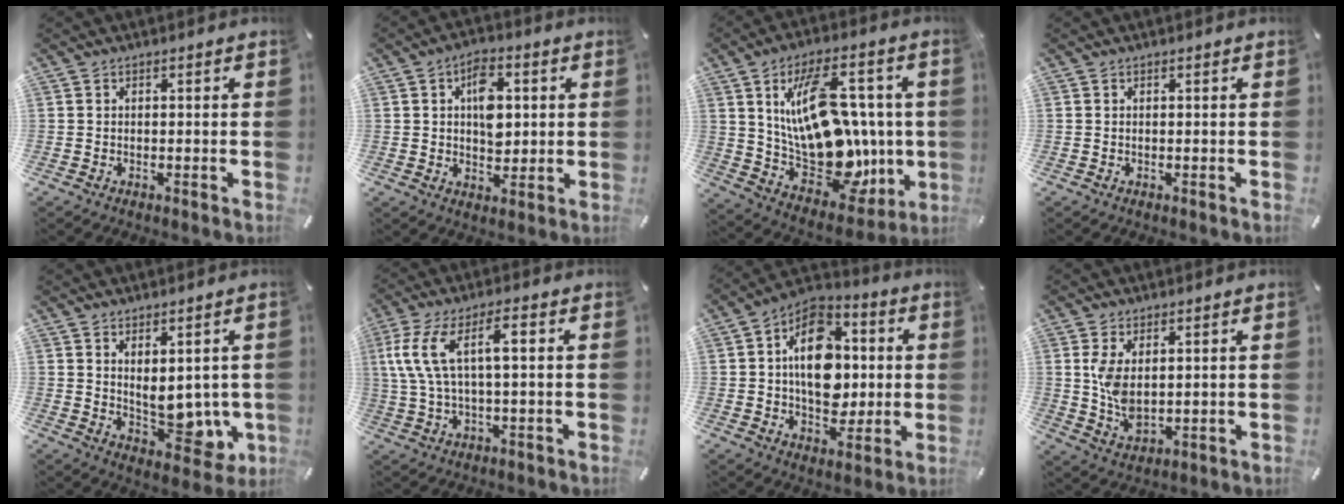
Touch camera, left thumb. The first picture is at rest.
{"total": 8.9, "force": [1.6, 5.9, 6.5], "torque": [-0.082, -0.002, 0.022]}
{"total": 26.7, "force": [3.5, 15.2, 21.7], "torque": [-0.385, -0.039, 0.072]}
{"total": 0.0}
{"total": 9.1, "force": [1.4, 5.5, 7.0], "torque": [-0.076, -0.021, 0.039]}
{"total": 10.6, "force": [2.1, 4.0, 9.5], "torque": [-0.208, -0.001, 0.030]}
{"total": 17.0, "force": [0.8, 12.1, 11.8], "torque": [-0.198, 0.003, 0.014]}
{"total": 6.9, "force": [1.9, 3.9, 5.4], "torque": [-0.135, -0.007, 0.031]}